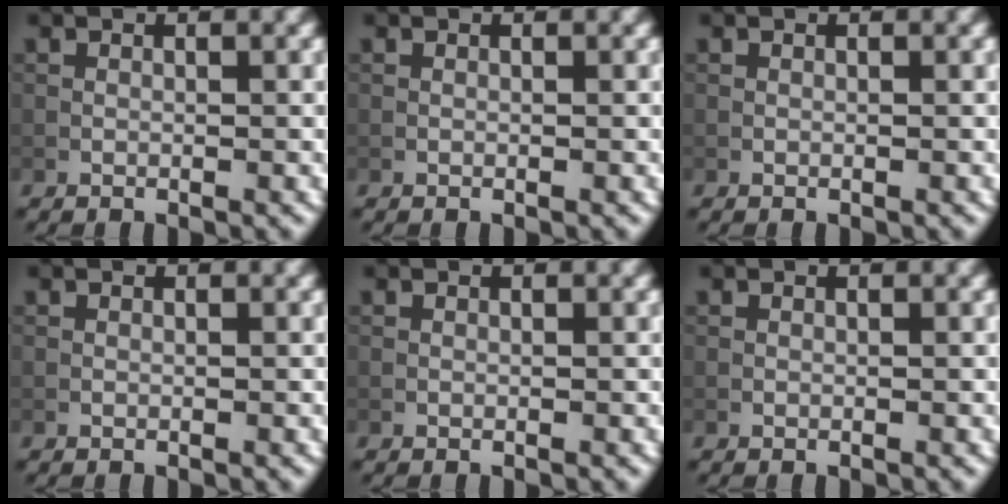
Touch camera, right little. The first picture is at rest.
{"total": 0.0}
{"total": 0.0}
{"total": 0.0}
{"total": 0.0}
{"total": 0.0}